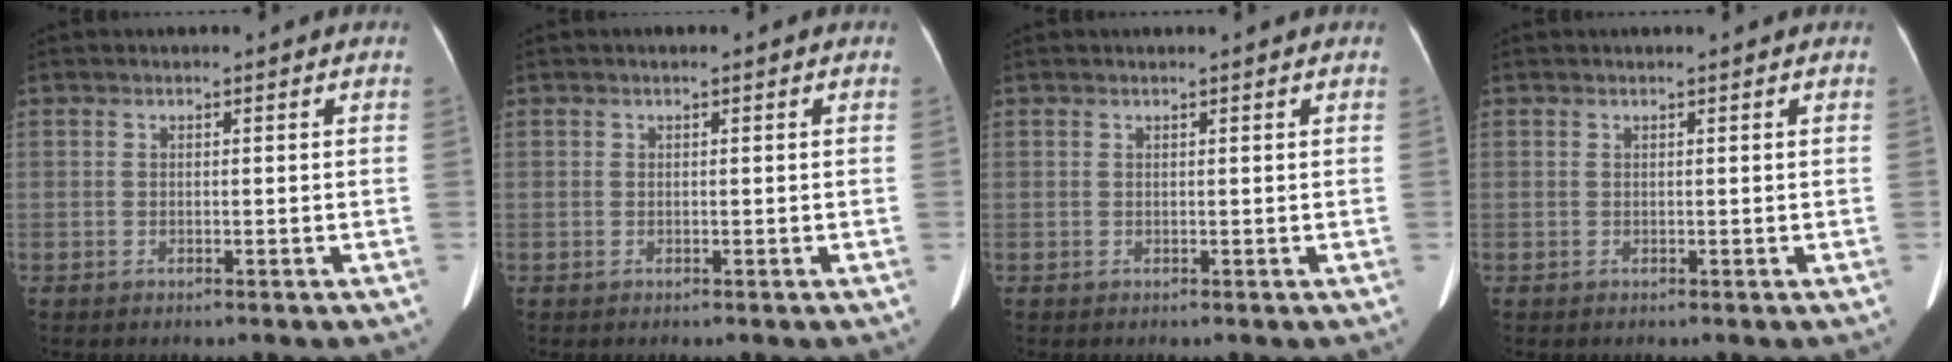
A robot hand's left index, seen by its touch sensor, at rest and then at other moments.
{"total": 0.0}
{"total": 0.8, "force": [0.7, -0.1, 0.3], "torque": [-0.008, 0.005, 0.012]}
{"total": 0.5, "force": [0.5, -0.1, 0.2], "torque": [-0.004, 0.006, 0.009]}